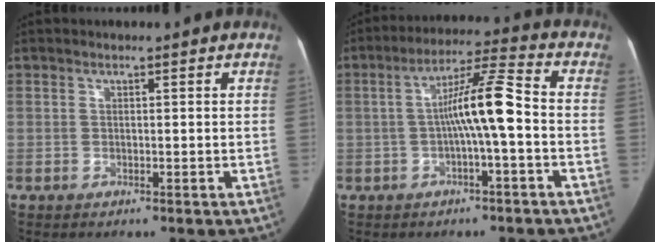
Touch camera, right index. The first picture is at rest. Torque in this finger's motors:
{"motor_torque": [1.51, -0.27, 0.51, 0.16]}